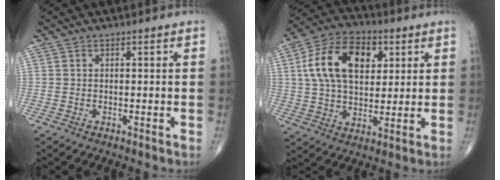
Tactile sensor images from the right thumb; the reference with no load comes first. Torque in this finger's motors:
{"motor_torque": [-0.63, 1.31, 1.19, 0.30, 0.38]}